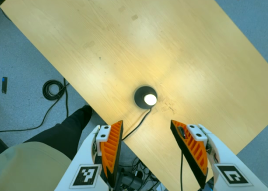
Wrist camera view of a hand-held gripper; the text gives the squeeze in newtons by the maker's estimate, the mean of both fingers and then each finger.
{"total": 0.0}